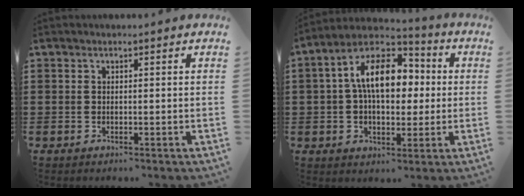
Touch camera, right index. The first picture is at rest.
{"total": 12.2, "force": [2.2, 7.4, 9.5], "torque": [-0.189, 0.012, 0.036]}